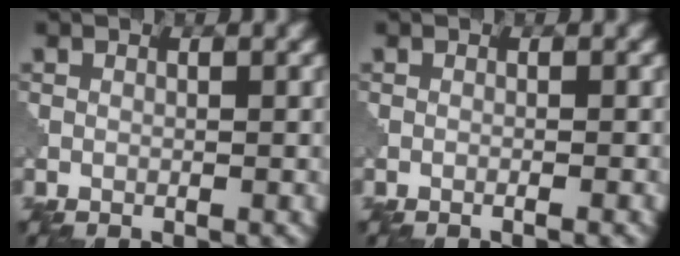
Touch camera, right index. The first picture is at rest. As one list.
[{"total": 0.8, "force": [-0.4, 0.1, 0.7], "torque": [-0.006, 0.000, -0.013]}]